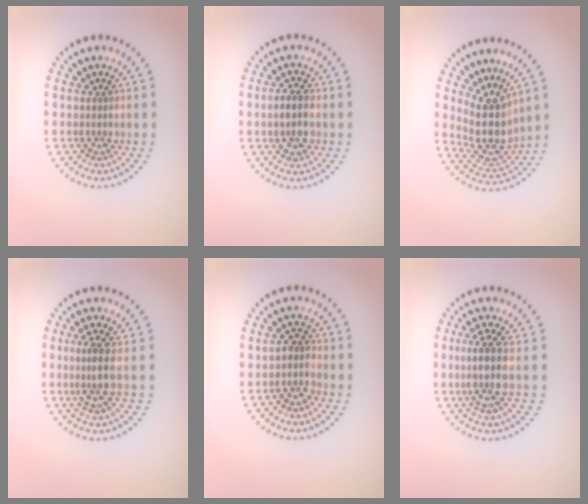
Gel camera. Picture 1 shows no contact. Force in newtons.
{"total": 2.7, "press": 2.7, "slide": 0.4}
{"total": 4.7, "press": 3.8, "slide": 2.8}
{"total": 2.6, "press": 1.9, "slide": 1.7}
{"total": 1.8, "press": 1.5, "slide": 1.0}
{"total": 3.6, "press": 2.9, "slide": 2.2}